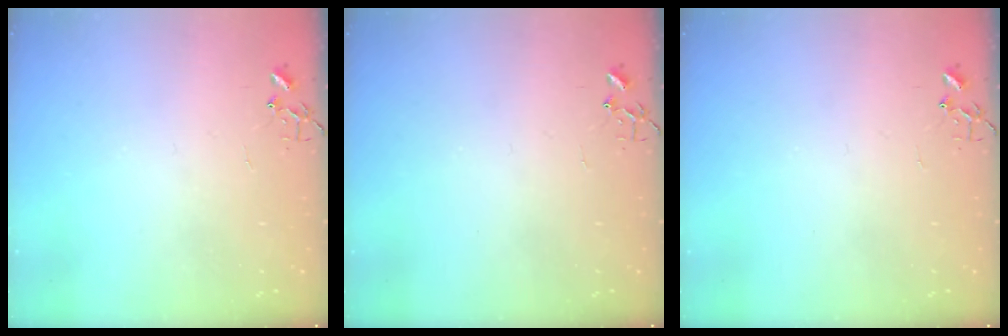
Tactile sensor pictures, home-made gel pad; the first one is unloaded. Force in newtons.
{"total": 0.0}
{"total": 0.0}